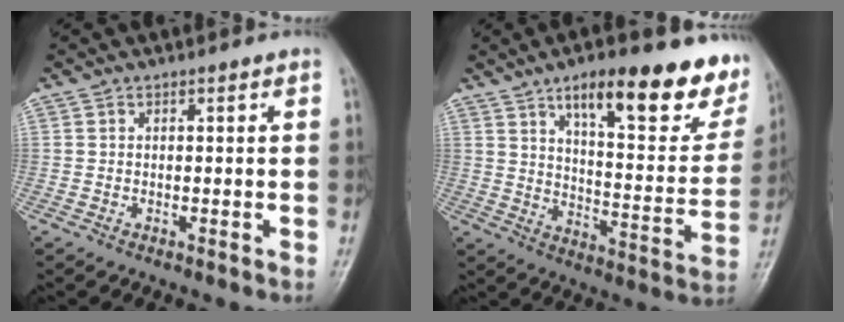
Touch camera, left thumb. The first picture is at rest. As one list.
[{"total": 22.5, "force": [14.2, 7.3, 15.8], "torque": [-0.166, -0.059, 0.204]}]